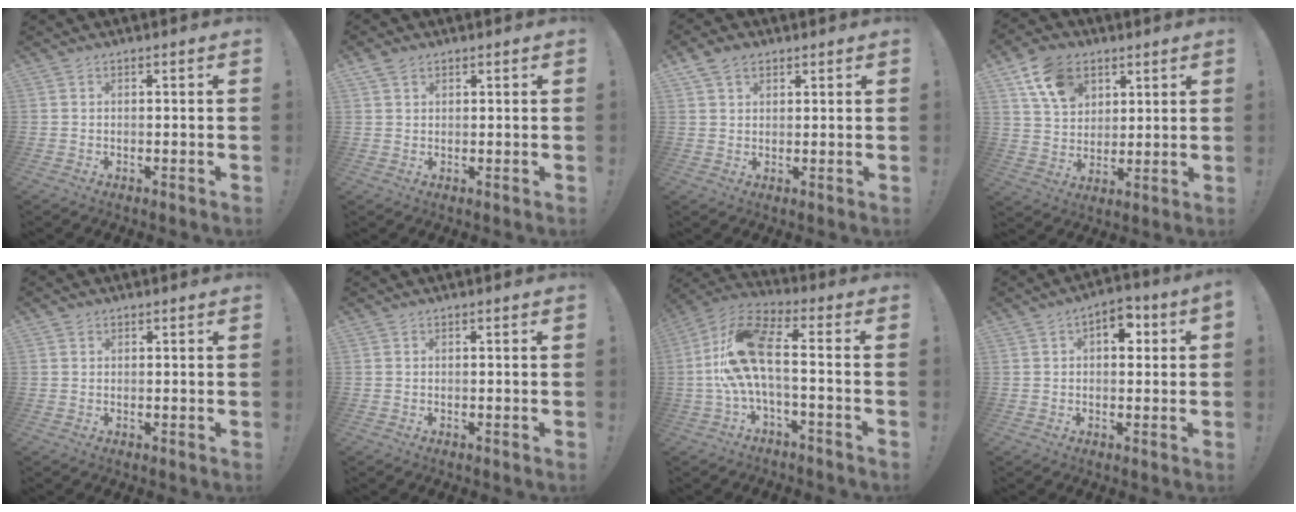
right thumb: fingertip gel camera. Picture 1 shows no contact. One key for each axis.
{"total": 3.0, "fx": 2.1, "fy": 1.8, "fz": 1.1, "tx": -0.021, "ty": -0.005, "tz": 0.040}
{"total": 5.3, "fx": 3.0, "fy": 3.8, "fz": 2.3, "tx": -0.039, "ty": -0.005, "tz": 0.058}
{"total": 13.3, "fx": 6.9, "fy": 9.5, "fz": 6.2, "tx": -0.100, "ty": -0.025, "tz": 0.135}
{"total": 1.3, "fx": 0.9, "fy": 0.9, "fz": 0.2, "tx": 0.001, "ty": -0.001, "tz": 0.016}
{"total": 0.0}
{"total": 15.6, "fx": -0.1, "fy": 5.5, "fz": 14.6, "tx": -0.272, "ty": 0.010, "tz": -0.003}
{"total": 6.3, "fx": 1.4, "fy": 3.9, "fz": 4.8, "tx": -0.054, "ty": -0.001, "tz": 0.020}